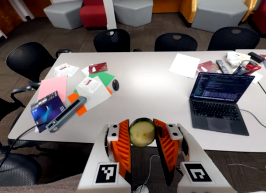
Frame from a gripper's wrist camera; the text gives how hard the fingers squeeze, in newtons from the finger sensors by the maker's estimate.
{"total": 12.3, "left": 12.9, "right": 11.8}